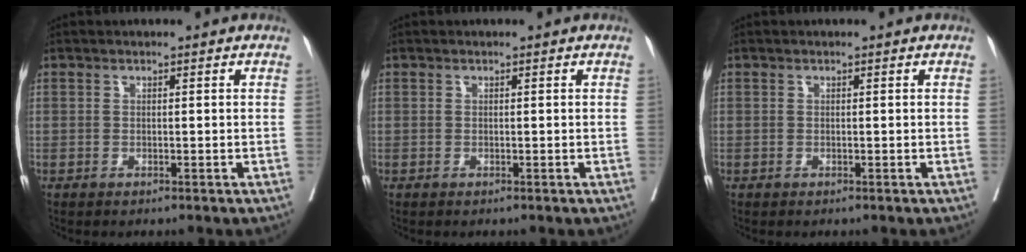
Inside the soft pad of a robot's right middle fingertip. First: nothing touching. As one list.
[{"total": 0.0}, {"total": 0.0}]